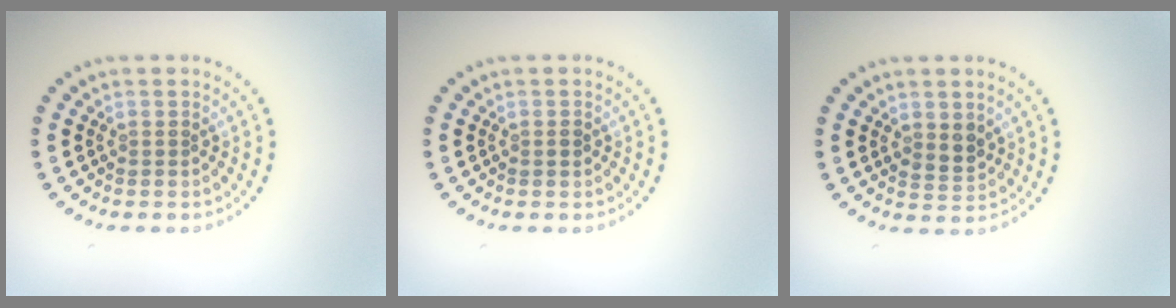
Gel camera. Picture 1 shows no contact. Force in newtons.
{"total": 0.9, "press": 0.9, "slide": 0.2}
{"total": 1.9, "press": 1.8, "slide": 0.7}